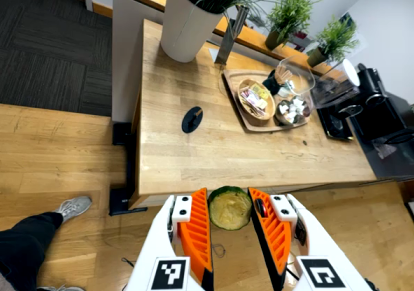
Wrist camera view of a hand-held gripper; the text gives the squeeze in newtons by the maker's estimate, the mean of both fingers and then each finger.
{"total": 6.0, "left": 5.7, "right": 6.3}